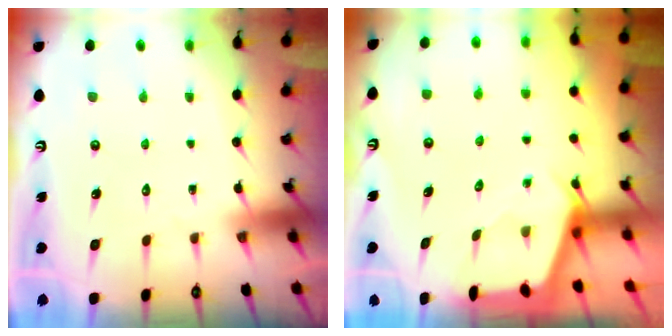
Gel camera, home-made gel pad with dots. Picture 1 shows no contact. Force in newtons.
{"total": 2.5, "press": 2.5, "slide": 0.2}